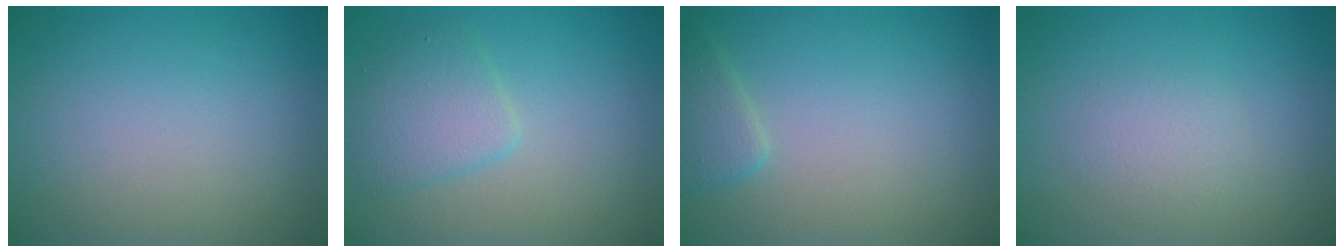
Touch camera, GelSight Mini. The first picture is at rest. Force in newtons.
{"total": 3.0, "press": 3.0, "slide": 0.2}
{"total": 1.8, "press": 1.8, "slide": 0.1}
{"total": 1.6, "press": 1.6, "slide": 0.1}